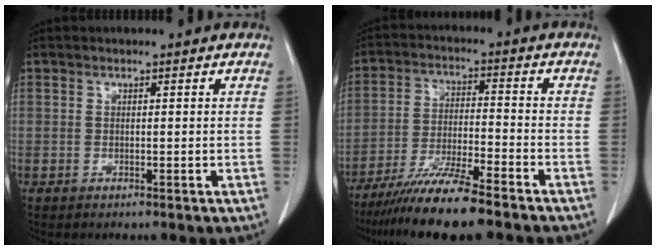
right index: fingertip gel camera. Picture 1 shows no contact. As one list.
[{"total": 11.4, "force": [-9.1, 0.0, 6.9], "torque": [-0.117, -0.029, -0.159]}]